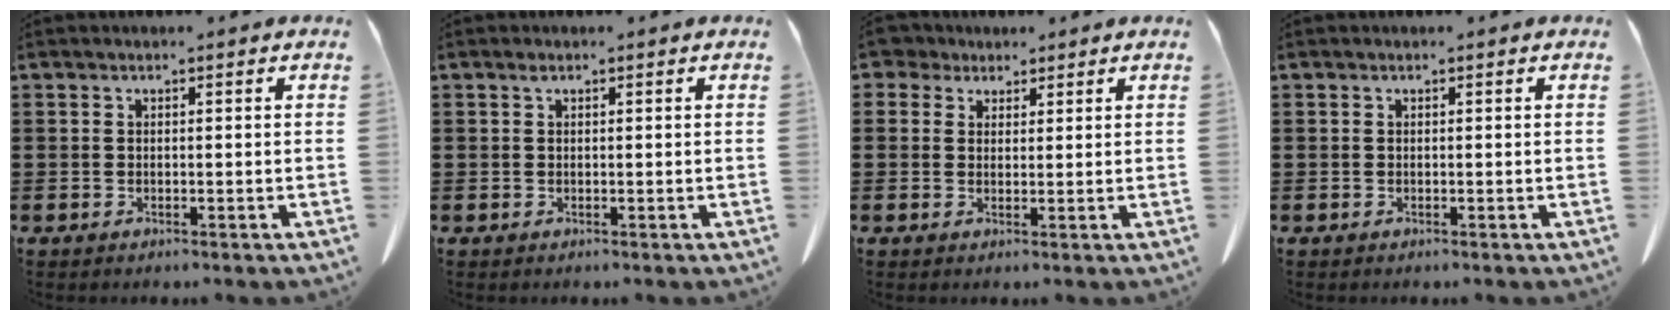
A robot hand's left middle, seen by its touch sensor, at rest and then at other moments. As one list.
[{"total": 0.6, "force": [0.4, 0.4, 0.3], "torque": [-0.010, 0.001, 0.008]}, {"total": 3.5, "force": [2.7, 2.0, 0.9], "torque": [-0.032, 0.008, 0.052]}, {"total": 0.0}]